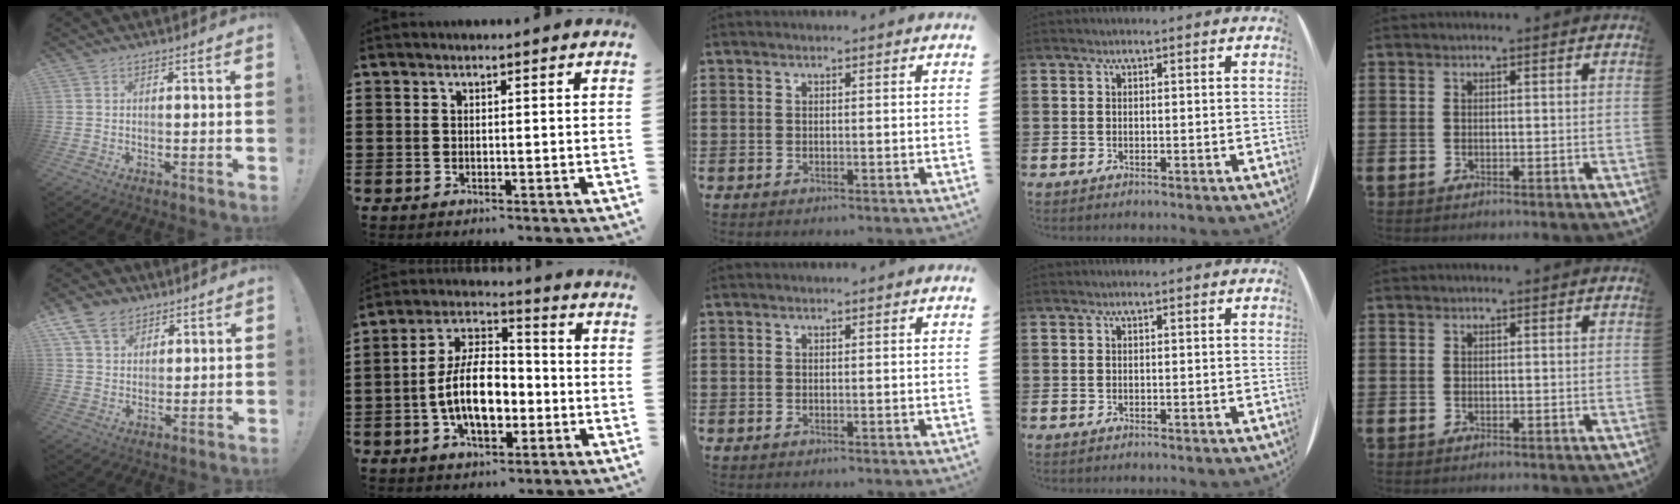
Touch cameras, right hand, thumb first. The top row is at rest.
{"thumb": {"total": 9.5, "force": [6.0, 6.6, 3.4], "torque": [-0.061, -0.029, 0.119]}, "index": {"total": 11.1, "force": [-2.5, 6.0, 9.0], "torque": [-0.180, -0.001, -0.052]}}